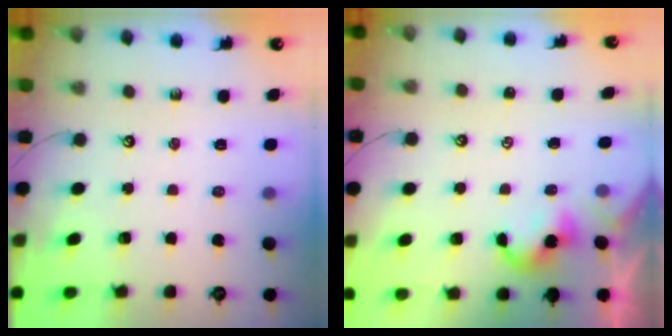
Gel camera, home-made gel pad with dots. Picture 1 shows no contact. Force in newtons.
{"total": 0.7, "press": 0.7, "slide": 0.2}